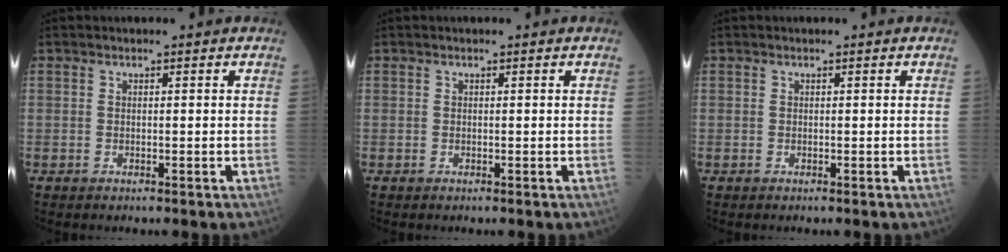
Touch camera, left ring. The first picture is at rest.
{"total": 0.0}
{"total": 0.0}